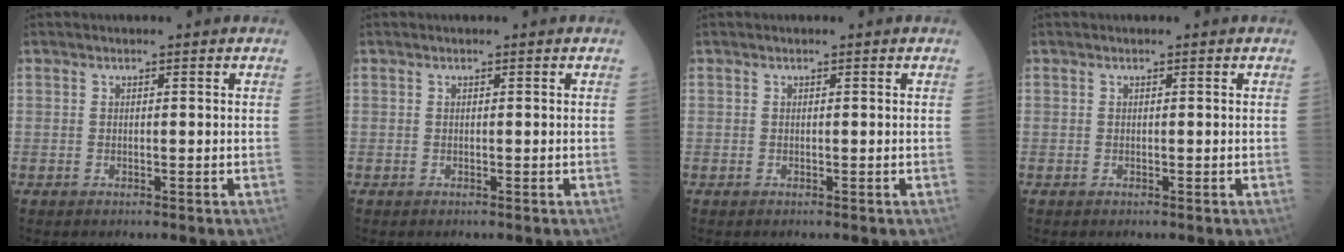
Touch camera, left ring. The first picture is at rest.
{"total": 0.0}
{"total": 0.0}
{"total": 0.0}